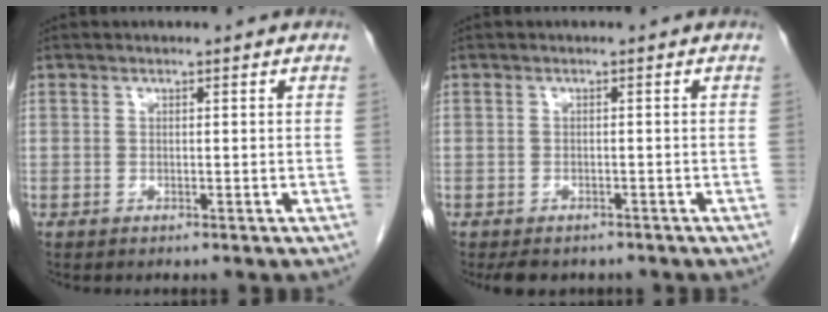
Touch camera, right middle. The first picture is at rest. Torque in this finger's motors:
{"motor_torque": [0.05, -0.03, 0.00, 0.01]}